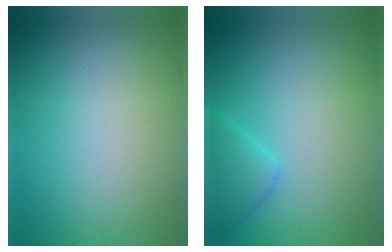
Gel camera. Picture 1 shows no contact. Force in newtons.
{"total": 2.9, "press": 2.9, "slide": 0.3}